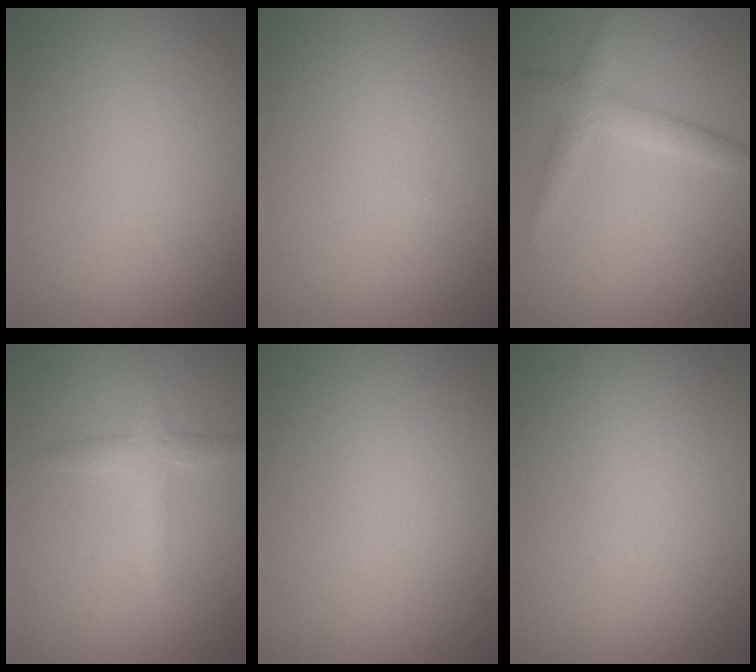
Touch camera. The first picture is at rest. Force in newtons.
{"total": 0.0}
{"total": 2.4, "press": 2.4, "slide": 0.1}
{"total": 2.4, "press": 2.4, "slide": 0.0}
{"total": 0.0}
{"total": 0.0}